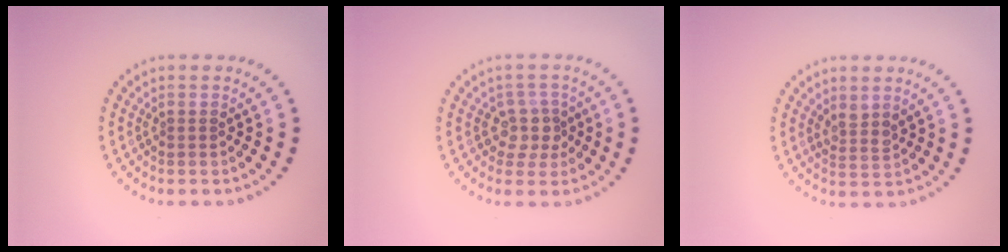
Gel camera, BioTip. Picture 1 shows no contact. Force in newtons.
{"total": 2.4, "press": 2.1, "slide": 1.2}
{"total": 1.4, "press": 1.1, "slide": 0.9}